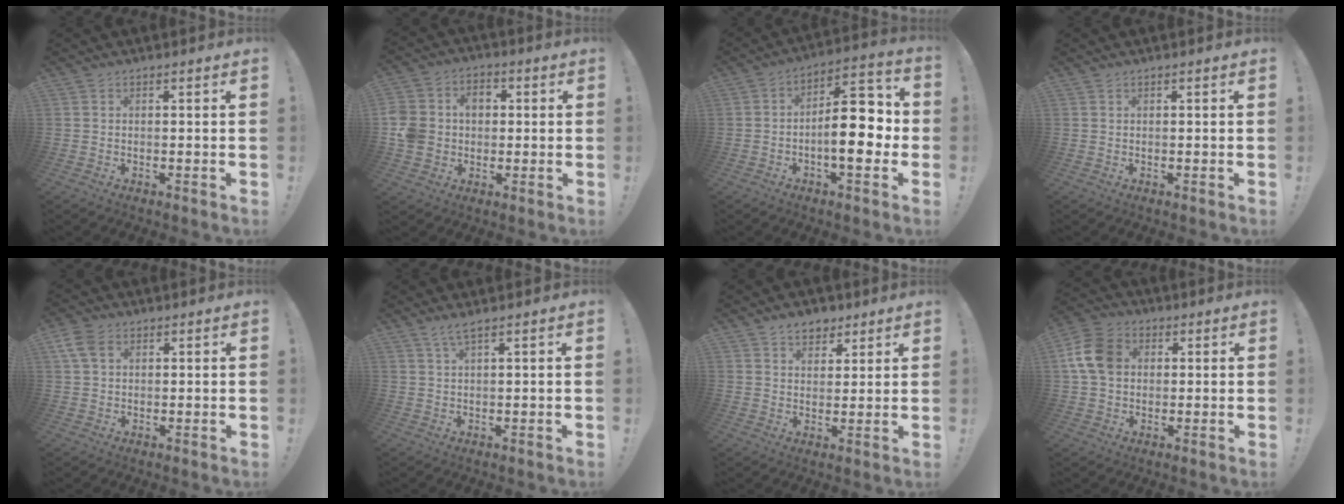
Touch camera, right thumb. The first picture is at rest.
{"total": 10.2, "force": [-0.4, 9.3, 4.3], "torque": [-0.086, 0.009, -0.005]}
{"total": 16.2, "force": [-2.1, 7.2, 14.3], "torque": [-0.193, 0.013, -0.036]}
{"total": 0.0}
{"total": 6.2, "force": [2.4, 4.3, 3.6], "torque": [-0.064, -0.005, 0.047]}
{"total": 2.5, "force": [1.7, -0.3, 1.8], "torque": [-0.037, -0.006, 0.029]}
{"total": 6.1, "force": [4.2, 4.2, 1.7], "torque": [-0.010, -0.024, 0.076]}
{"total": 11.8, "force": [2.3, 9.1, 7.2], "torque": [-0.137, 0.009, 0.048]}